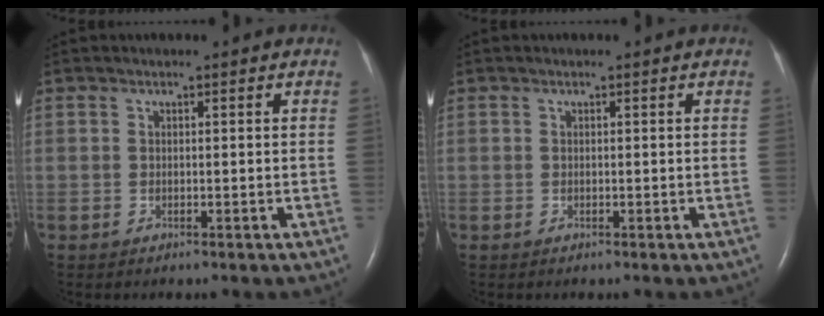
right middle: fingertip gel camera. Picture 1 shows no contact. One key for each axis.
{"total": 0.0}